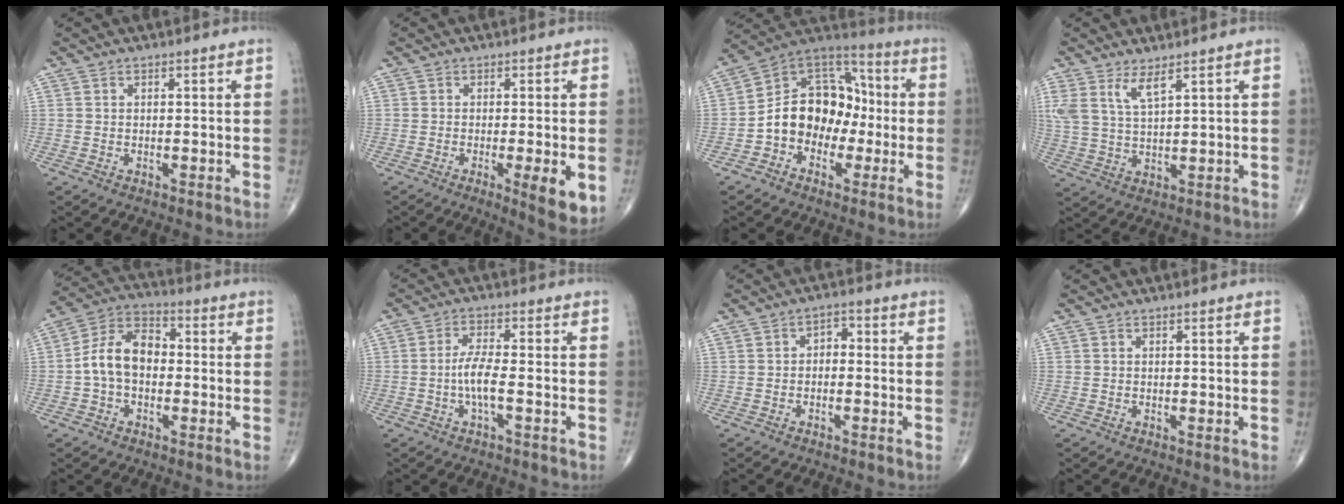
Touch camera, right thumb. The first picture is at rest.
{"total": 7.1, "force": [-1.8, 1.3, 6.7], "torque": [-0.092, -0.017, -0.027]}
{"total": 14.6, "force": [-2.7, 11.2, 9.0], "torque": [-0.104, 0.055, -0.059]}
{"total": 5.6, "force": [3.5, 1.5, 4.1], "torque": [-0.090, -0.020, 0.078]}
{"total": 10.3, "force": [-0.9, 6.9, 7.6], "torque": [-0.128, 0.036, -0.031]}
{"total": 4.9, "force": [-1.3, 1.0, 4.6], "torque": [-0.104, 0.013, -0.028]}
{"total": 2.7, "force": [-0.4, 1.9, 1.9], "torque": [-0.014, 0.018, -0.018]}
{"total": 0.0}